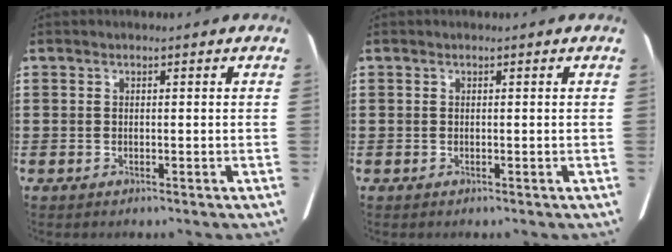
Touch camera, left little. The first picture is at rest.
{"total": 0.0}